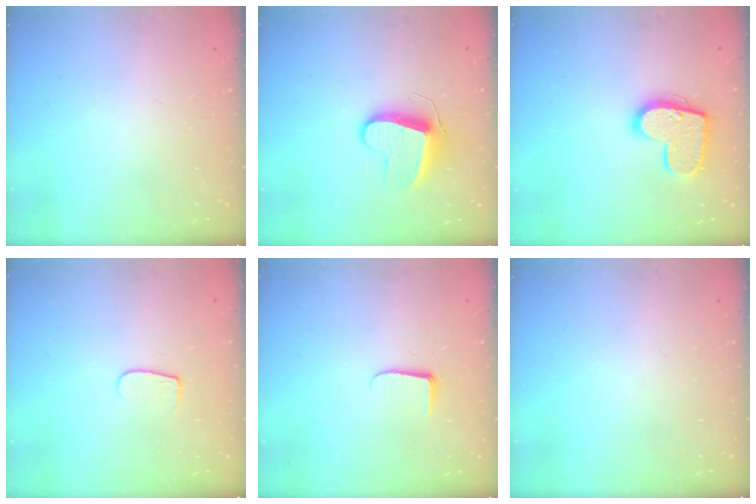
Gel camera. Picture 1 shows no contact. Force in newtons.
{"total": 10.6, "press": 10.6, "slide": 0.2}
{"total": 15.7, "press": 15.6, "slide": 0.9}
{"total": 5.9, "press": 5.9, "slide": 0.6}
{"total": 5.1, "press": 5.1, "slide": 0.5}
{"total": 0.0}